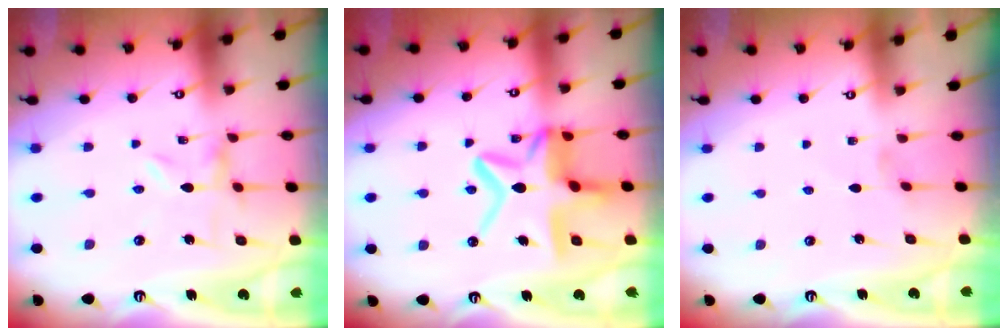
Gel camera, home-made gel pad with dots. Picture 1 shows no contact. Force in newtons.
{"total": 14.6, "press": 14.6, "slide": 1.2}
{"total": 0.7, "press": 0.7, "slide": 0.2}